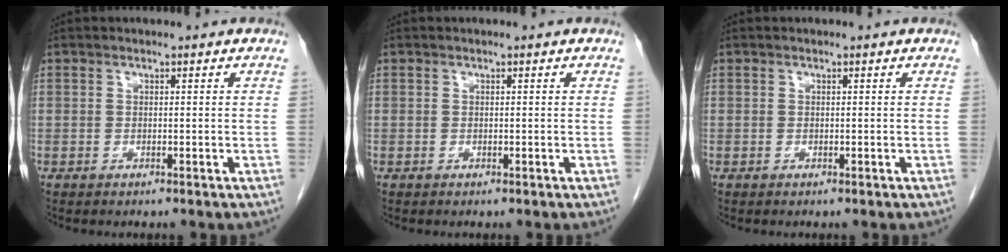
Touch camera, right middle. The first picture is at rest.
{"total": 0.0}
{"total": 0.0}